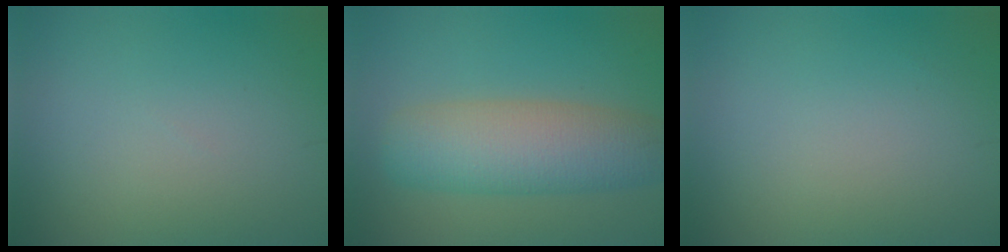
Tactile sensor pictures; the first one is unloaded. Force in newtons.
{"total": 7.3, "press": 7.3, "slide": 0.0}
{"total": 0.0}